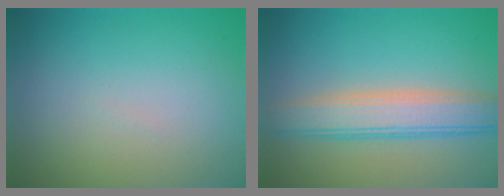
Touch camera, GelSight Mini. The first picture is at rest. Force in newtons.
{"total": 5.4, "press": 5.4, "slide": 0.3}